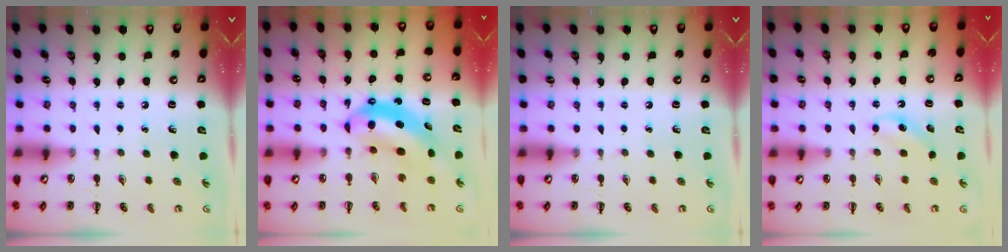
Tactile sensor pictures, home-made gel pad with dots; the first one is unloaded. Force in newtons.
{"total": 6.9, "press": 6.7, "slide": 1.6}
{"total": 0.0}
{"total": 4.7, "press": 4.5, "slide": 1.2}